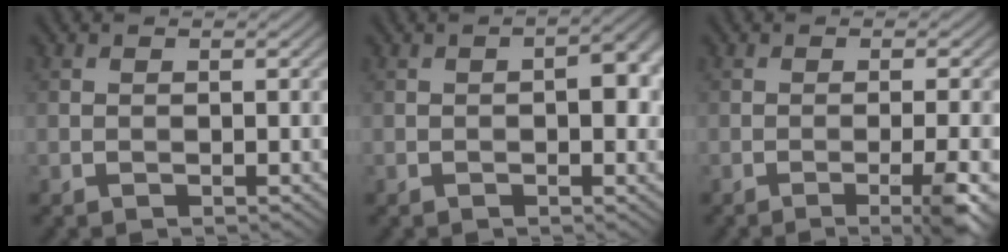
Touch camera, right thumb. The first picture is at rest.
{"total": 4.1, "force": [0.0, 1.9, 3.7], "torque": [-0.048, 0.004, -0.001]}
{"total": 4.9, "force": [-1.7, 0.6, 4.5], "torque": [-0.065, 0.009, -0.033]}